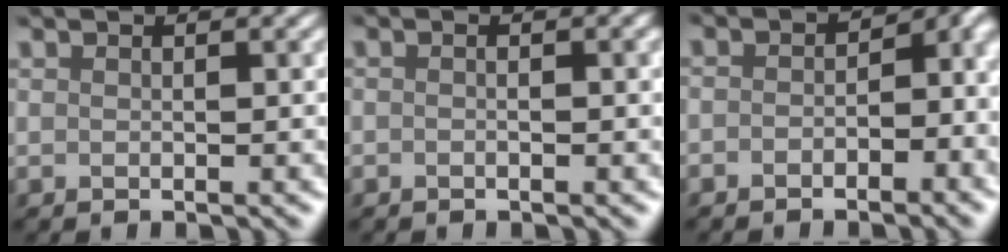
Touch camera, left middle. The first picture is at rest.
{"total": 1.5, "force": [-0.1, 0.6, 1.3], "torque": [-0.007, 0.011, -0.009]}
{"total": 4.8, "force": [-3.1, 2.1, 2.9], "torque": [-0.035, -0.008, -0.015]}